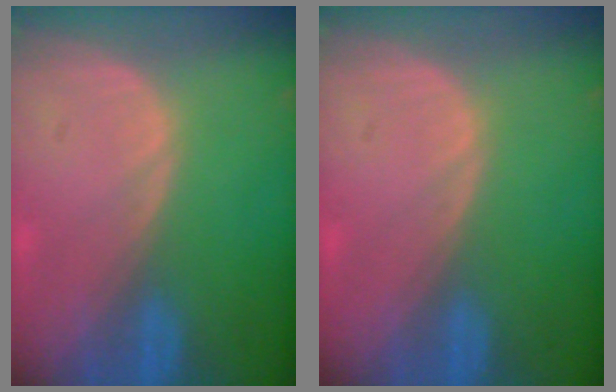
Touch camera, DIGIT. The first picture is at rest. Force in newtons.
{"total": 0.0}